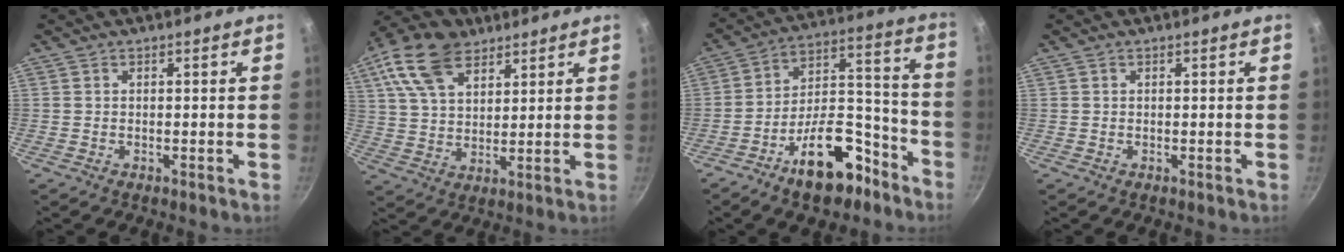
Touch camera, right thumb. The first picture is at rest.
{"total": 14.3, "force": [7.6, 8.6, 8.4], "torque": [-0.141, -0.009, 0.139]}
{"total": 17.3, "force": [-10.5, 8.6, 10.8], "torque": [-0.127, 0.103, -0.158]}
{"total": 0.0}